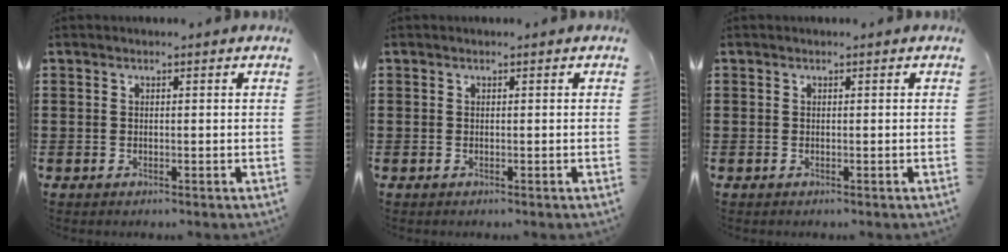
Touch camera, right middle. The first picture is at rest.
{"total": 0.0}
{"total": 0.0}